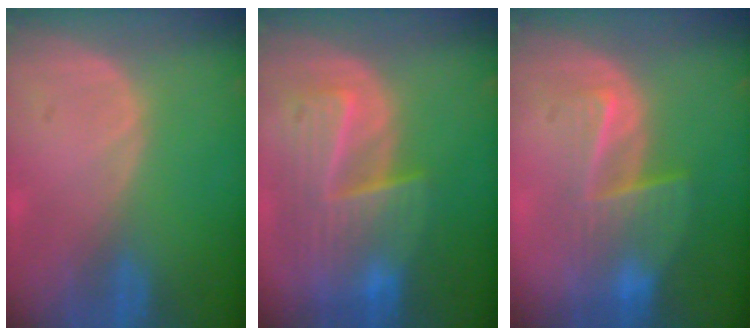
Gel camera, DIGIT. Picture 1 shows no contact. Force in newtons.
{"total": 9.9, "press": 8.6, "slide": 5.0}
{"total": 6.7, "press": 6.4, "slide": 2.0}